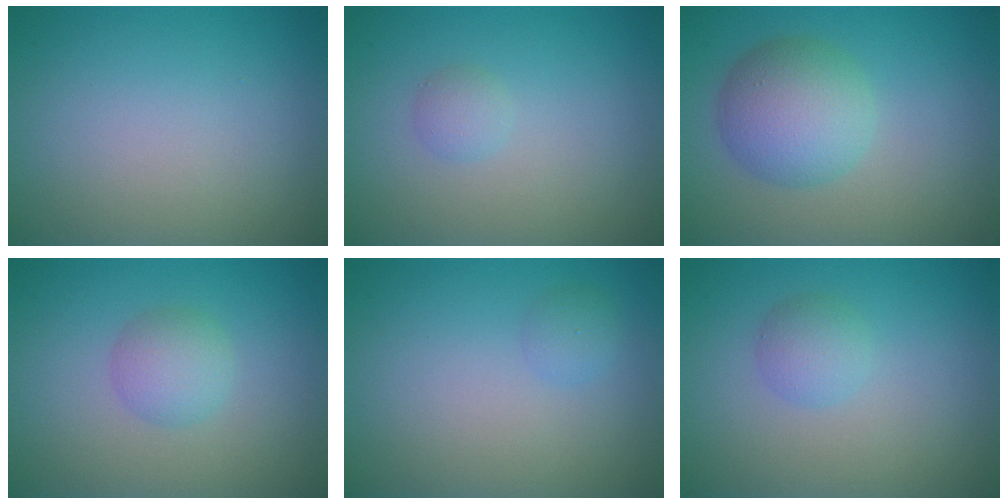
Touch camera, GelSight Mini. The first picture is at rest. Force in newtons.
{"total": 1.1, "press": 1.1, "slide": 0.0}
{"total": 5.4, "press": 5.4, "slide": 0.0}
{"total": 2.4, "press": 2.4, "slide": 0.1}
{"total": 0.8, "press": 0.8, "slide": 0.0}
{"total": 1.9, "press": 1.9, "slide": 0.1}